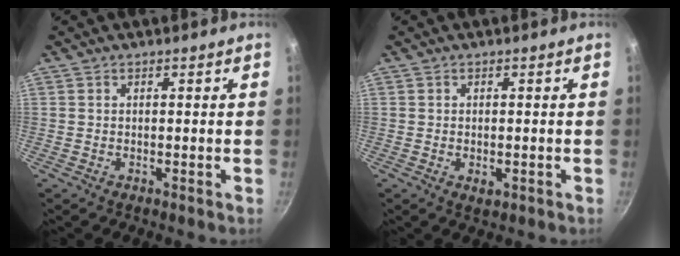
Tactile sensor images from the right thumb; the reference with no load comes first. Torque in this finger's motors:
{"motor_torque": [-0.34, 0.16, -0.27, 0.24, 0.09]}